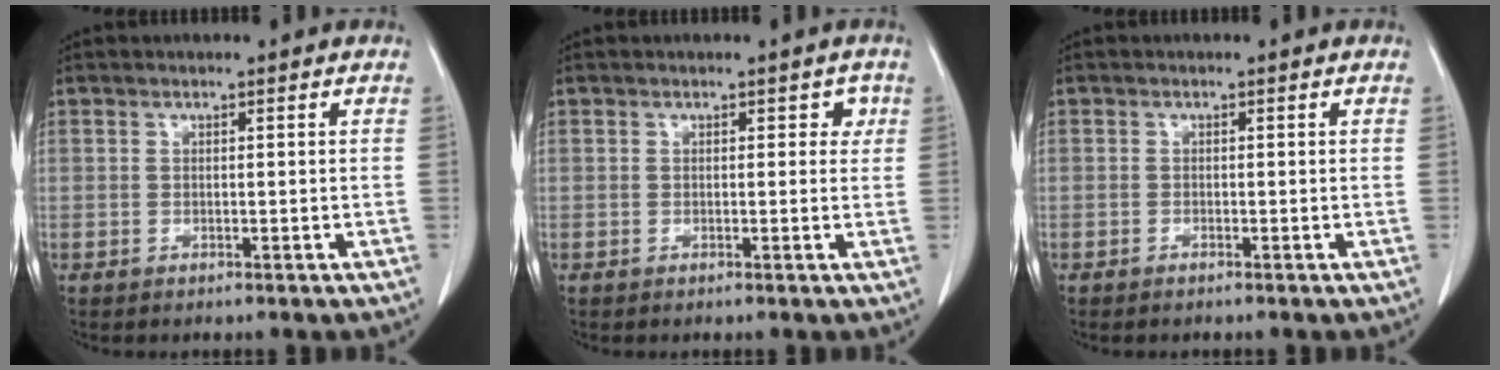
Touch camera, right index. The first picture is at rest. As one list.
[{"total": 1.4, "force": [0.4, 1.0, 1.0], "torque": [-0.001, 0.006, -0.001]}, {"total": 0.6, "force": [-0.6, 0.0, 0.3], "torque": [-0.013, -0.001, -0.007]}]